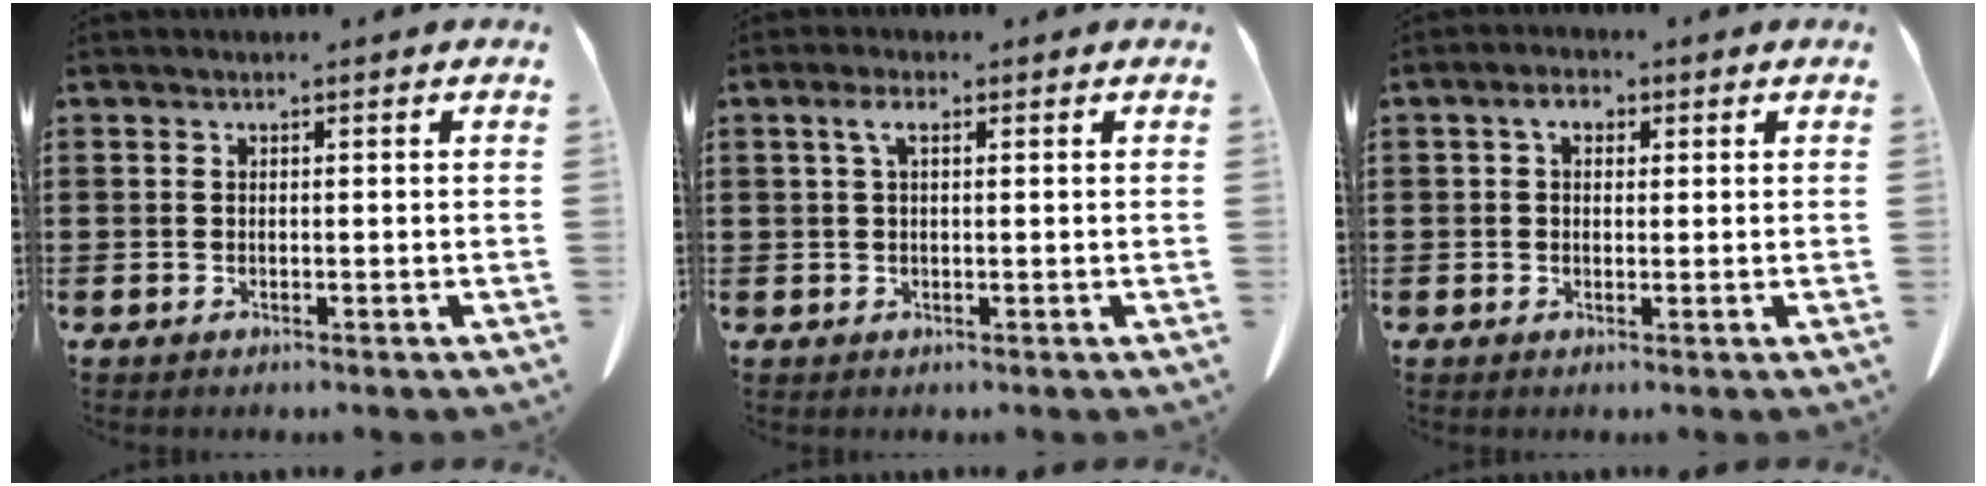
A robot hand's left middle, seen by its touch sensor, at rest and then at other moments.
{"total": 2.9, "force": [1.0, 1.0, 2.5], "torque": [-0.056, 0.005, 0.017]}
{"total": 2.7, "force": [1.0, 1.7, 1.8], "torque": [-0.042, 0.008, 0.017]}